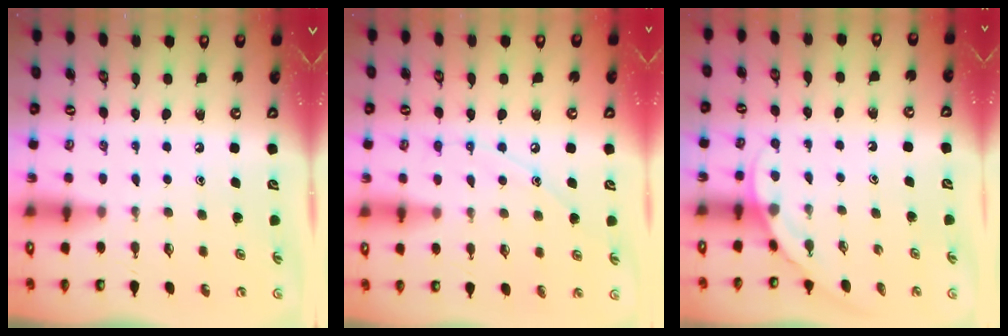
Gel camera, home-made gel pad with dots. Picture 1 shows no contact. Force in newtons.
{"total": 7.2, "press": 7.2, "slide": 0.7}
{"total": 3.1, "press": 3.1, "slide": 0.1}